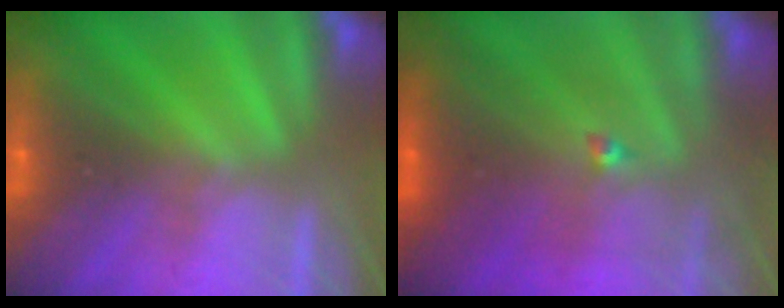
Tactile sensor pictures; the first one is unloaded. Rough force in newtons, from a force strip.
{"total": 4.5}